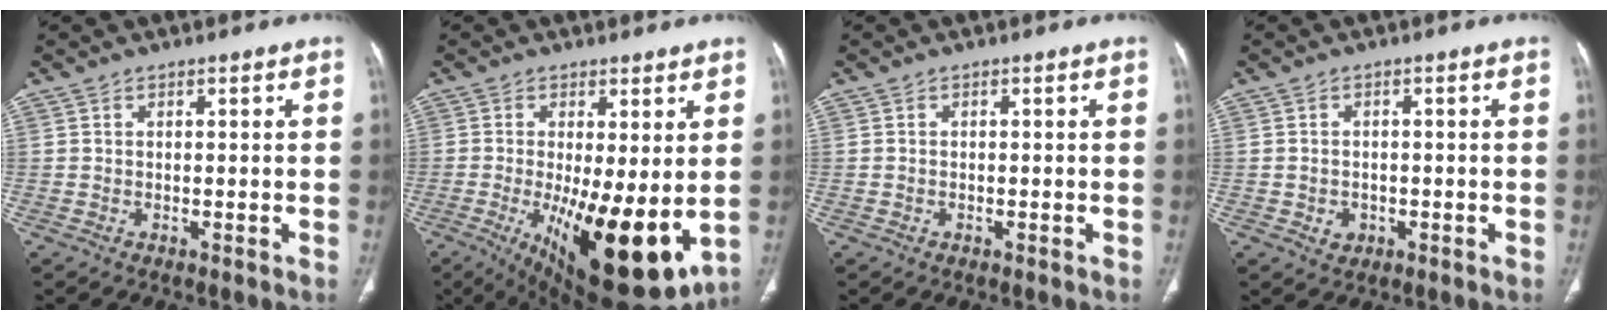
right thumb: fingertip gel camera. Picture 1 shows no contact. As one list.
[{"total": 18.3, "force": [-3.0, 6.4, 16.8], "torque": [-0.239, -0.036, -0.022]}, {"total": 0.0}, {"total": 2.5, "force": [-0.7, 2.2, 1.0], "torque": [-0.007, 0.005, -0.002]}]